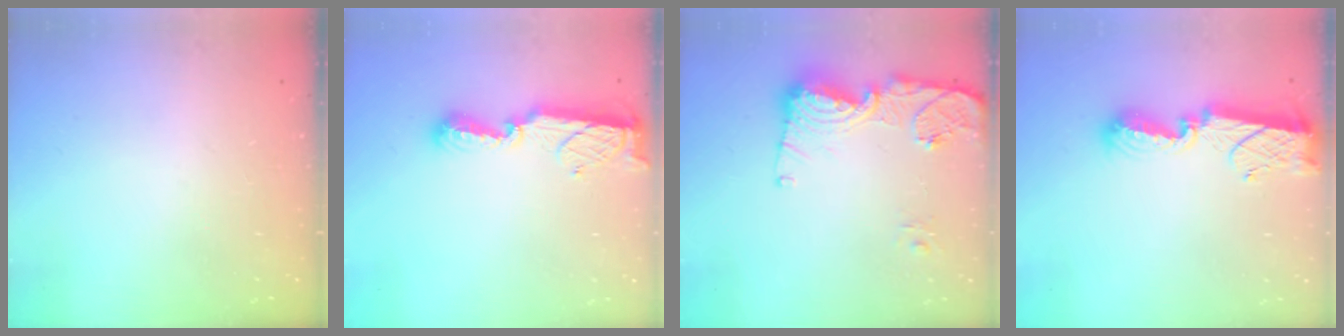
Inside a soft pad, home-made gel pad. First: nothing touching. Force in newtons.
{"total": 8.5, "press": 8.4, "slide": 0.2}
{"total": 14.0, "press": 13.9, "slide": 1.5}
{"total": 11.4, "press": 11.4, "slide": 0.8}